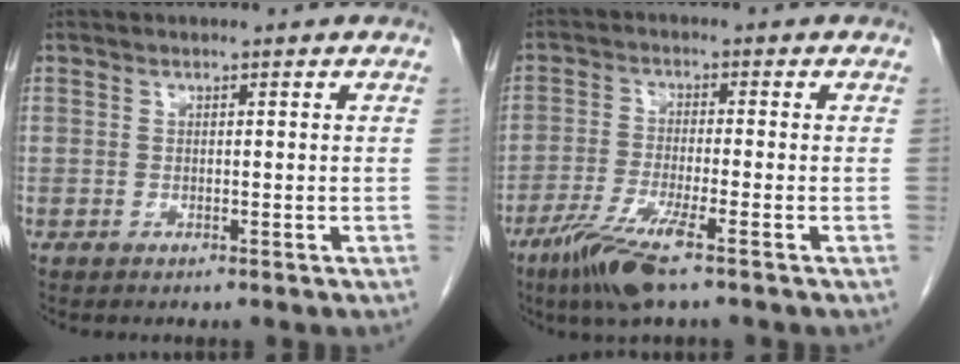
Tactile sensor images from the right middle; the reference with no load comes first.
{"total": 7.6, "force": [-4.8, 0.1, 5.9], "torque": [-0.122, -0.022, -0.093]}